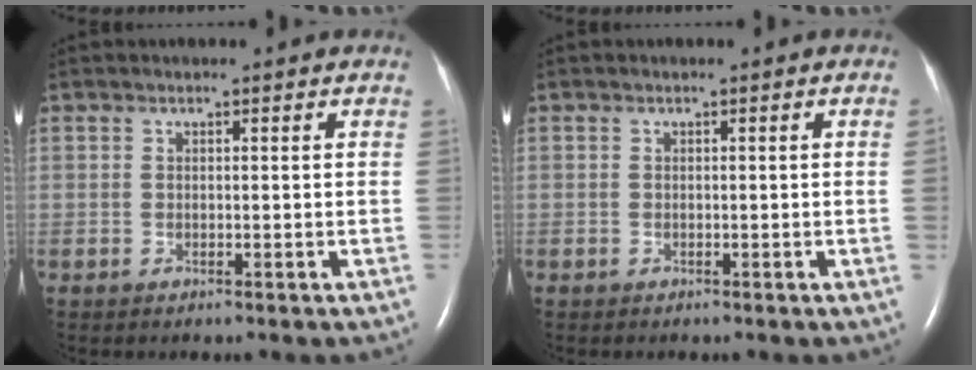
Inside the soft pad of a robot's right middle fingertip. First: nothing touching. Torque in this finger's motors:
{"motor_torque": [0.09, -0.01, -0.92, -0.21]}